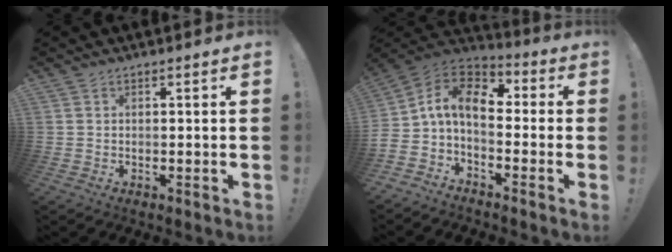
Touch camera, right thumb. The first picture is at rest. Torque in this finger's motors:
{"motor_torque": [1.35, 1.37, 0.18, -0.10, 0.08]}